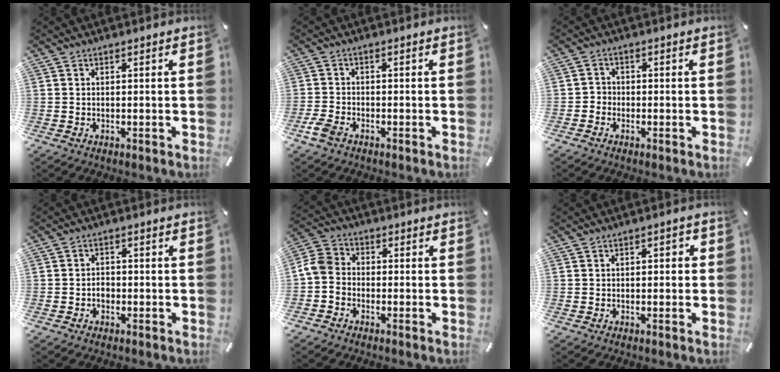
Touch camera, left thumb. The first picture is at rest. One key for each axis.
{"total": 3.5, "fx": -2.3, "fy": 1.8, "fz": 2.0, "tx": -0.059, "ty": 0.001, "tz": -0.048}
{"total": 2.1, "fx": -1.3, "fy": 1.6, "fz": 0.4, "tx": -0.007, "ty": 0.009, "tz": -0.028}
{"total": 2.3, "fx": -0.7, "fy": 1.7, "fz": 1.4, "tx": -0.029, "ty": 0.003, "tz": -0.015}
{"total": 5.8, "fx": -1.8, "fy": 4.7, "fz": 2.8, "tx": -0.070, "ty": 0.015, "tz": -0.033}
{"total": 1.4, "fx": -0.4, "fy": 1.0, "fz": 0.9, "tx": -0.017, "ty": 0.008, "tz": -0.011}